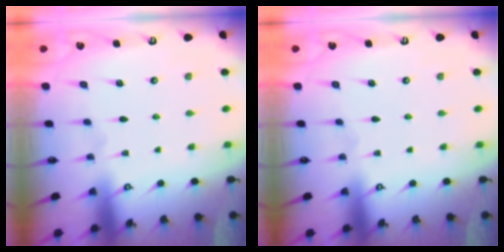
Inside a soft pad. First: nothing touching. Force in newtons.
{"total": 0.0}